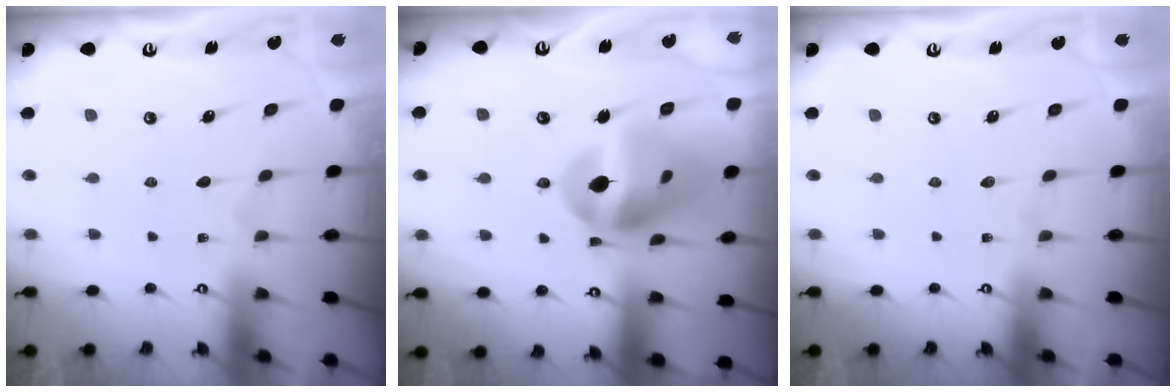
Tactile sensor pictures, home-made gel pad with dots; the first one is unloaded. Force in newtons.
{"total": 18.0, "press": 17.9, "slide": 2.0}
{"total": 0.0}